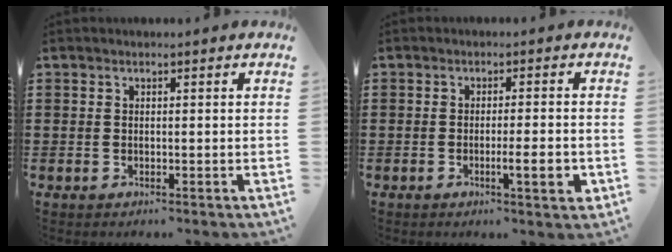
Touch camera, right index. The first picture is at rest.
{"total": 4.7, "force": [-1.5, 0.5, 4.5], "torque": [-0.063, -0.011, -0.024]}